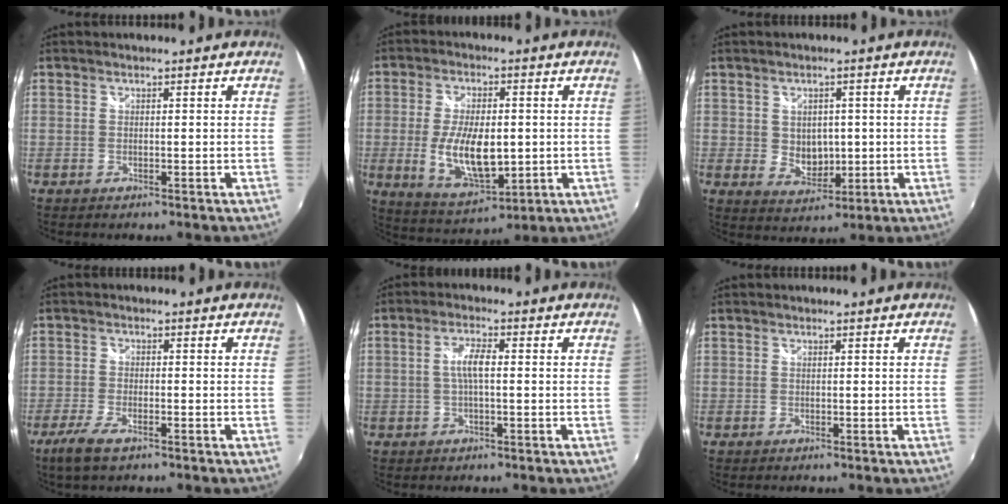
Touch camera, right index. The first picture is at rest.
{"total": 12.7, "force": [-1.3, 6.2, 11.0], "torque": [-0.214, -0.017, -0.011]}
{"total": 5.6, "force": [0.3, 4.7, 3.0], "torque": [-0.051, -0.003, 0.016]}
{"total": 5.6, "force": [-3.8, 1.6, 3.8], "torque": [-0.098, -0.014, -0.073]}
{"total": 3.9, "force": [0.0, 0.8, 3.8], "torque": [-0.074, 0.005, 0.001]}
{"total": 0.0}